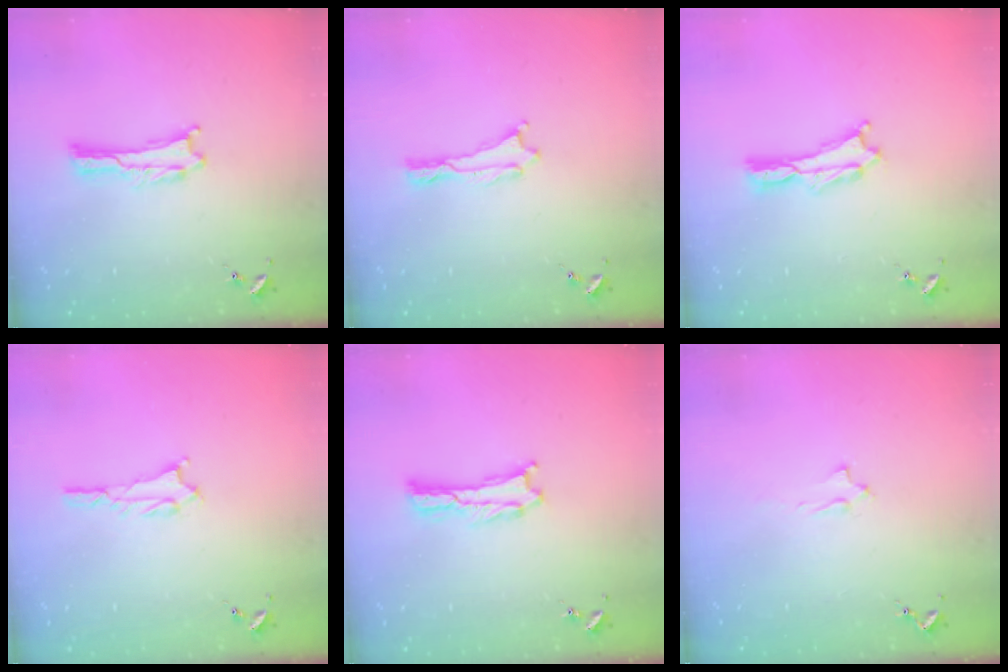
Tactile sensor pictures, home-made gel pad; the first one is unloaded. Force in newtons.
{"total": 0.0}
{"total": 0.8, "press": 0.7, "slide": 0.2}
{"total": 1.8, "press": 1.8, "slide": 0.2}
{"total": 0.6, "press": 0.5, "slide": 0.2}
{"total": 2.0, "press": 2.0, "slide": 0.4}